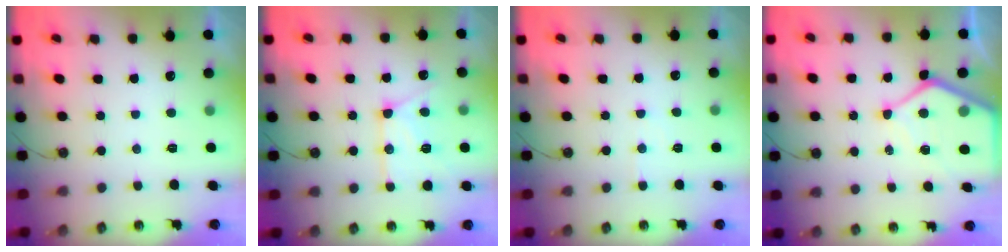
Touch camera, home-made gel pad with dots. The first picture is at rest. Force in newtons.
{"total": 14.9, "press": 14.8, "slide": 1.2}
{"total": 4.0, "press": 3.9, "slide": 0.6}
{"total": 12.0, "press": 11.9, "slide": 1.0}